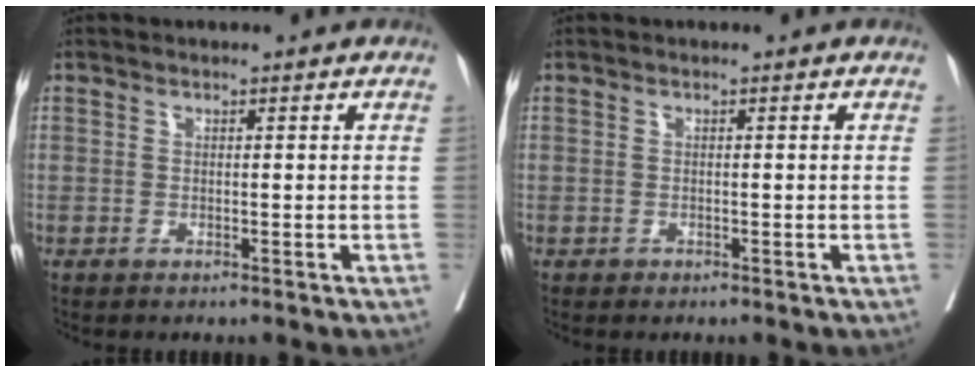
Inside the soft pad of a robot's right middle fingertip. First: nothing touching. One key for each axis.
{"total": 0.0}